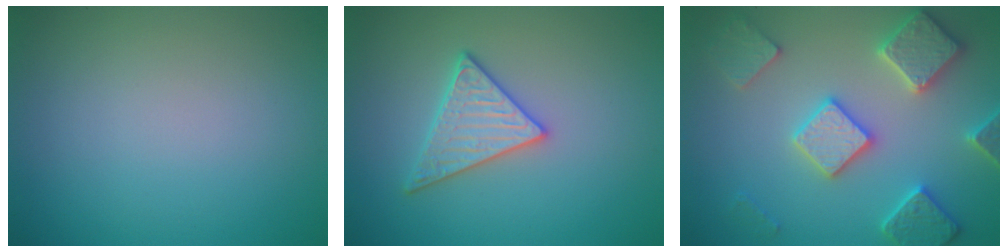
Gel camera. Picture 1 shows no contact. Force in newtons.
{"total": 3.1, "press": 3.0, "slide": 0.7}
{"total": 5.8, "press": 5.6, "slide": 1.2}